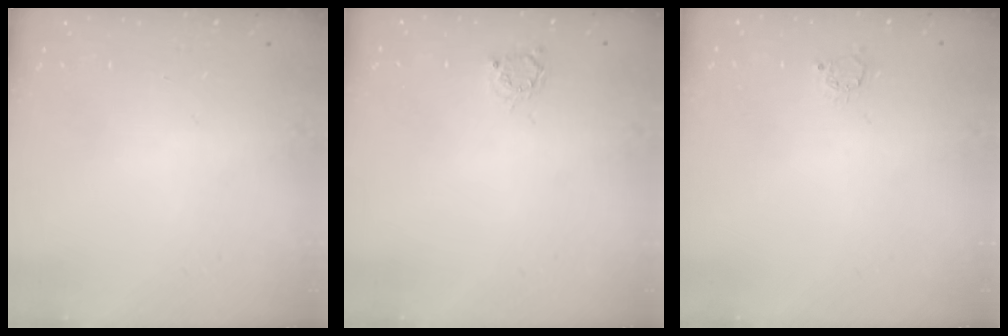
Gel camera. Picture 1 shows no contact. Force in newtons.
{"total": 2.5, "press": 2.5, "slide": 0.3}
{"total": 2.7, "press": 2.7, "slide": 0.2}